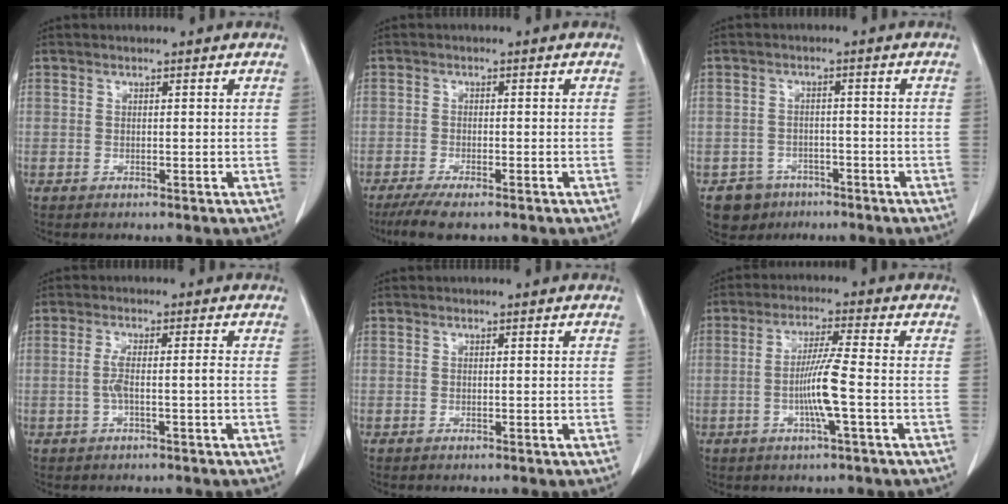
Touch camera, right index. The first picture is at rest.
{"total": 5.7, "force": [-4.3, 1.0, 3.6], "torque": [-0.062, -0.013, -0.069]}
{"total": 4.7, "force": [-3.0, 3.6, 0.1], "torque": [0.000, 0.009, -0.043]}
{"total": 3.1, "force": [-0.8, 0.0, 3.0], "torque": [-0.062, 0.005, -0.013]}
{"total": 0.0}
{"total": 6.9, "force": [-1.6, -0.6, 6.6], "torque": [-0.130, -0.003, -0.032]}